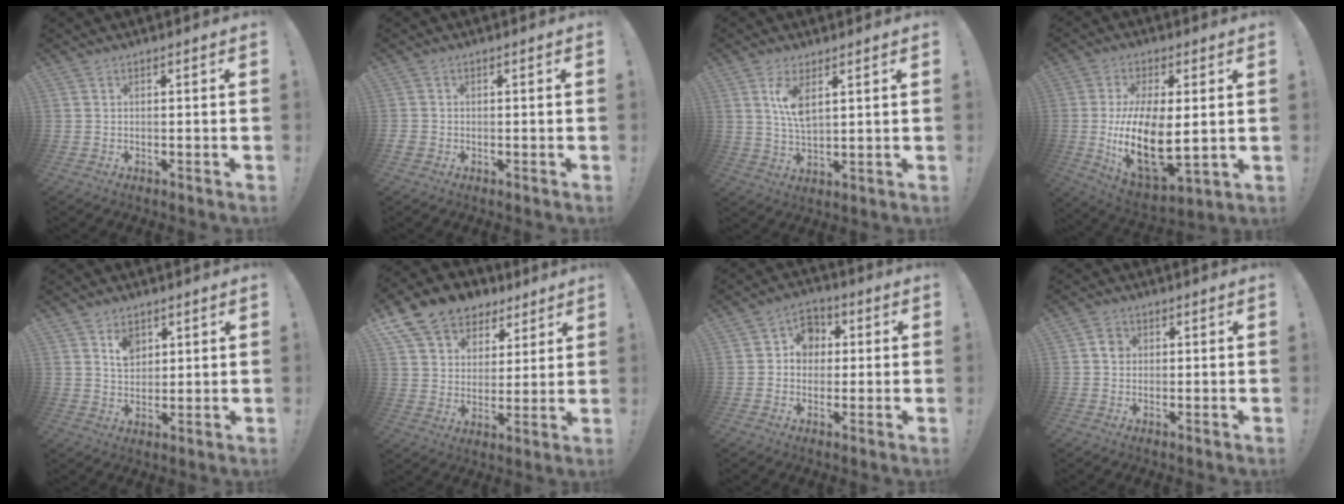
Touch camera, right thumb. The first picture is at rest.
{"total": 1.6, "force": [-0.4, 1.4, 0.7], "torque": [-0.011, 0.003, -0.008]}
{"total": 7.4, "force": [3.3, 2.7, 6.0], "torque": [-0.108, -0.020, 0.053]}
{"total": 19.2, "force": [-0.2, 9.4, 16.8], "torque": [-0.310, -0.032, 0.006]}
{"total": 6.2, "force": [3.4, 4.5, 2.5], "torque": [-0.030, -0.014, 0.061]}
{"total": 13.2, "force": [8.4, 9.1, 4.6], "torque": [-0.068, -0.058, 0.161]}
{"total": 7.7, "force": [0.4, 7.1, 2.9], "torque": [-0.038, 0.010, 0.011]}
{"total": 3.2, "force": [0.1, 2.9, 1.4], "torque": [-0.004, 0.000, -0.002]}